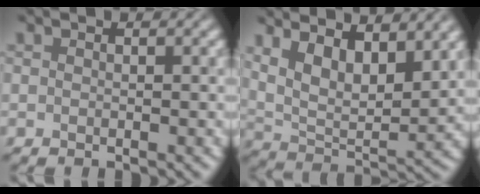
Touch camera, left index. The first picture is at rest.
{"total": 9.9, "force": [5.1, 4.4, 7.3], "torque": [-0.136, 0.012, 0.082]}